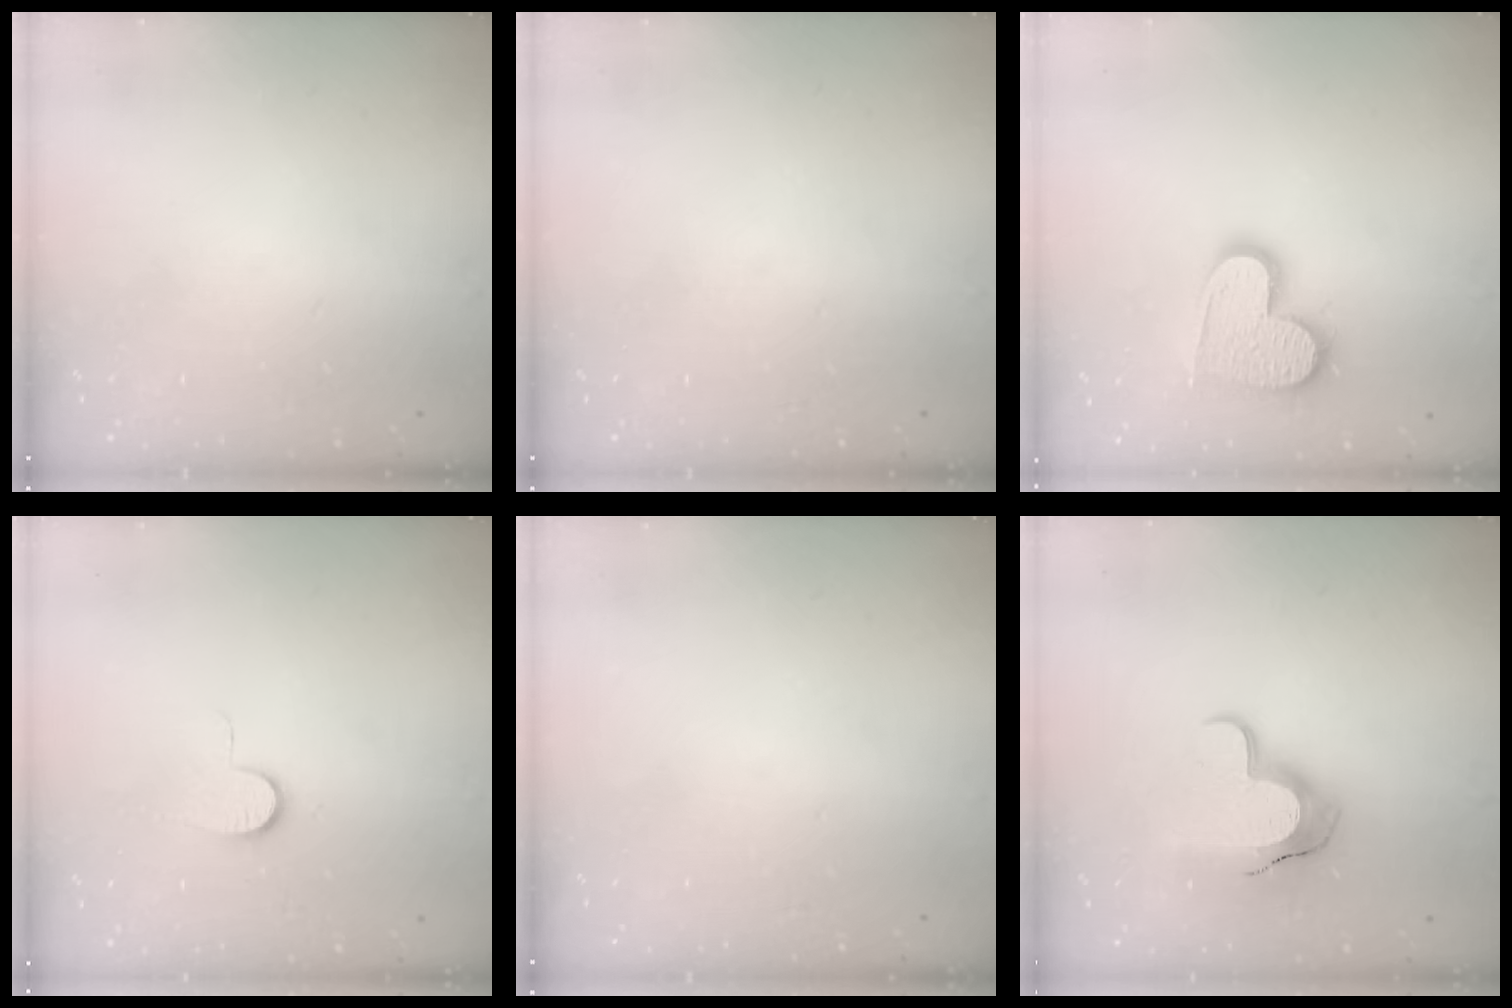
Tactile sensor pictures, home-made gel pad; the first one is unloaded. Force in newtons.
{"total": 0.0}
{"total": 13.8, "press": 13.8, "slide": 1.1}
{"total": 6.3, "press": 6.2, "slide": 0.8}
{"total": 0.0}
{"total": 12.9, "press": 12.9, "slide": 0.9}